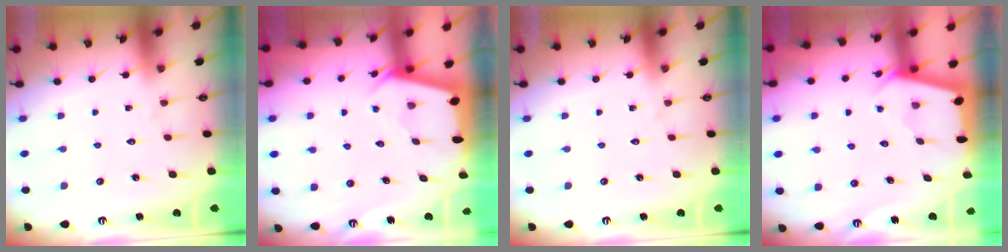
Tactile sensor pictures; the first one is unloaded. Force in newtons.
{"total": 2.4, "press": 2.3, "slide": 0.4}
{"total": 0.0}
{"total": 2.4, "press": 2.4, "slide": 0.3}